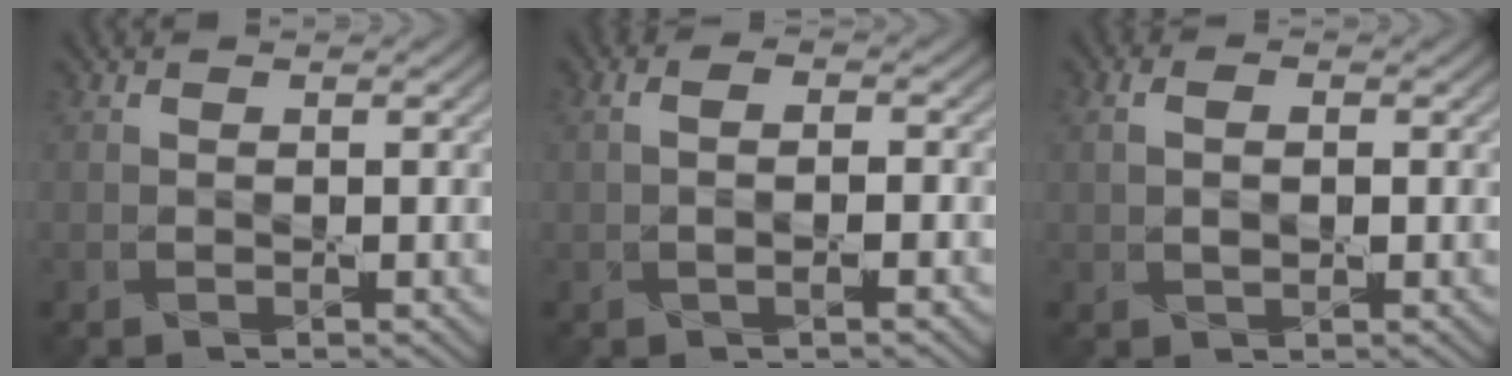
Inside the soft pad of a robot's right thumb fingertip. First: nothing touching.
{"total": 2.7, "force": [-0.4, 1.0, 2.5], "torque": [-0.042, 0.002, -0.010]}
{"total": 2.9, "force": [0.4, 1.7, 2.3], "torque": [-0.039, -0.003, 0.005]}